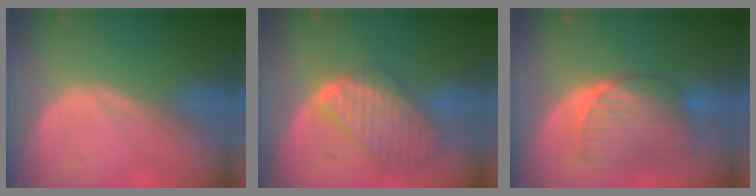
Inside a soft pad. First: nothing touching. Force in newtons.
{"total": 9.7, "press": 8.3, "slide": 5.0}
{"total": 8.3, "press": 8.1, "slide": 1.9}